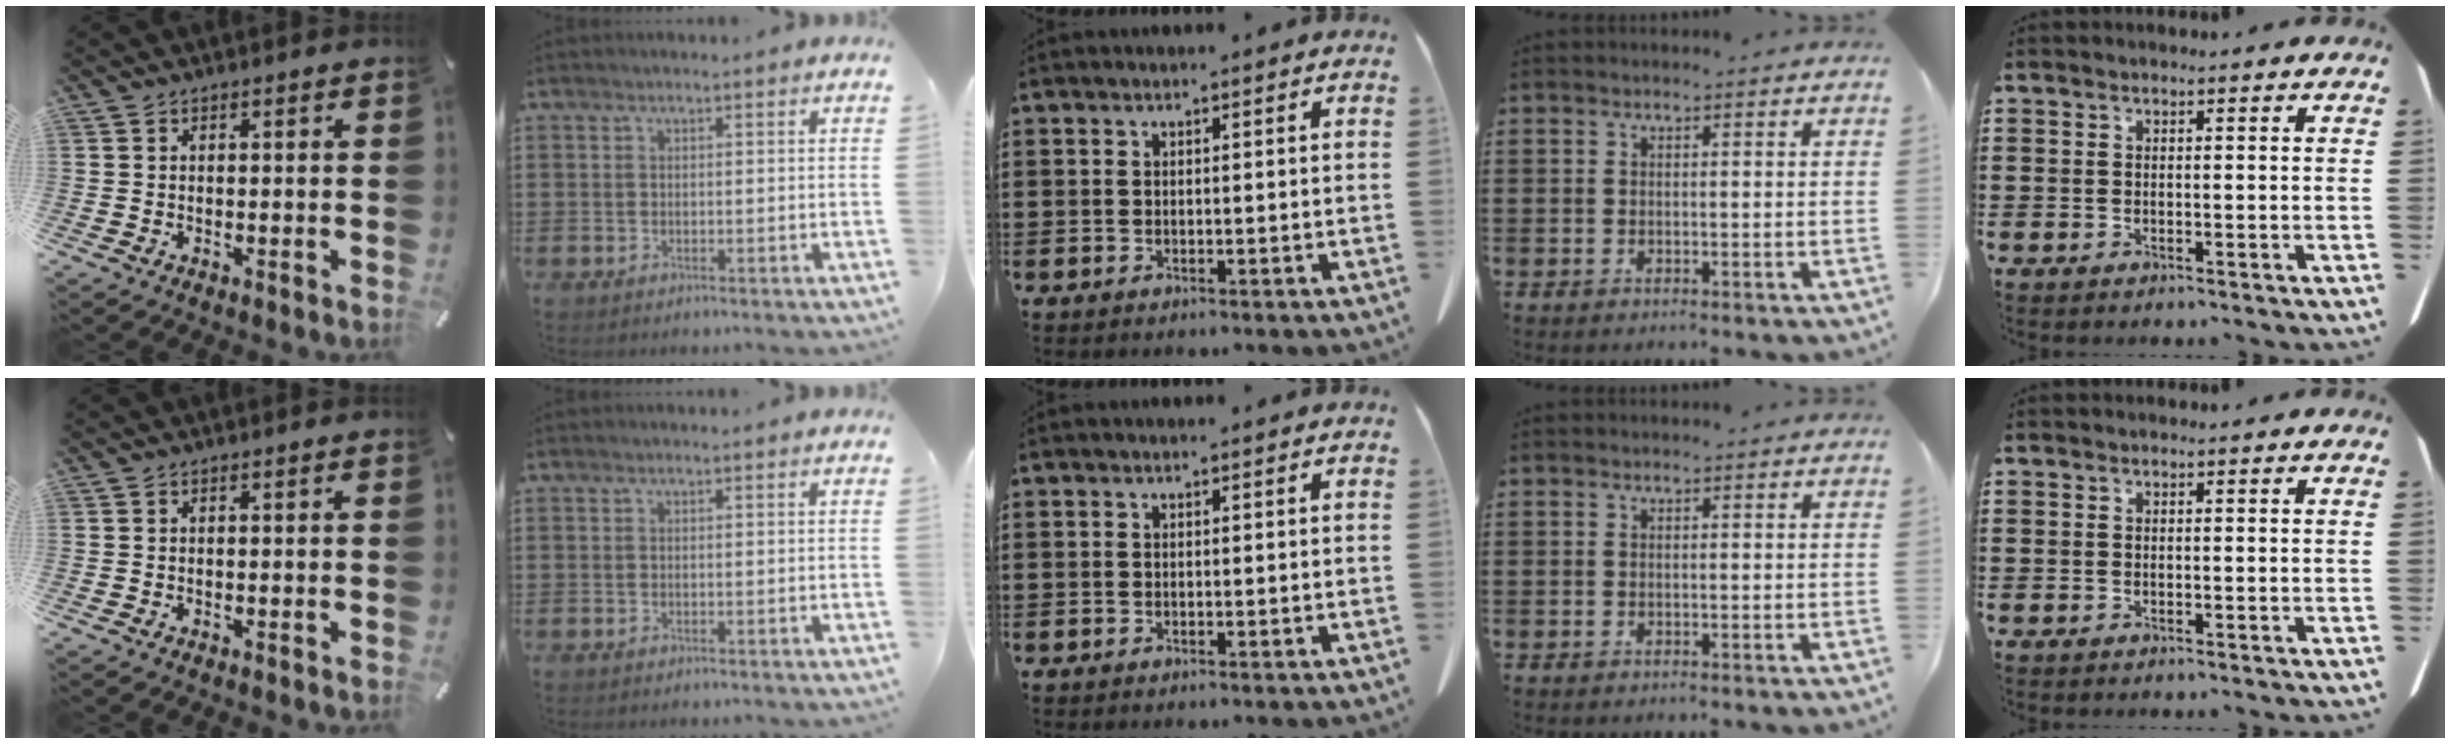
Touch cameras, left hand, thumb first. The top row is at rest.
{}